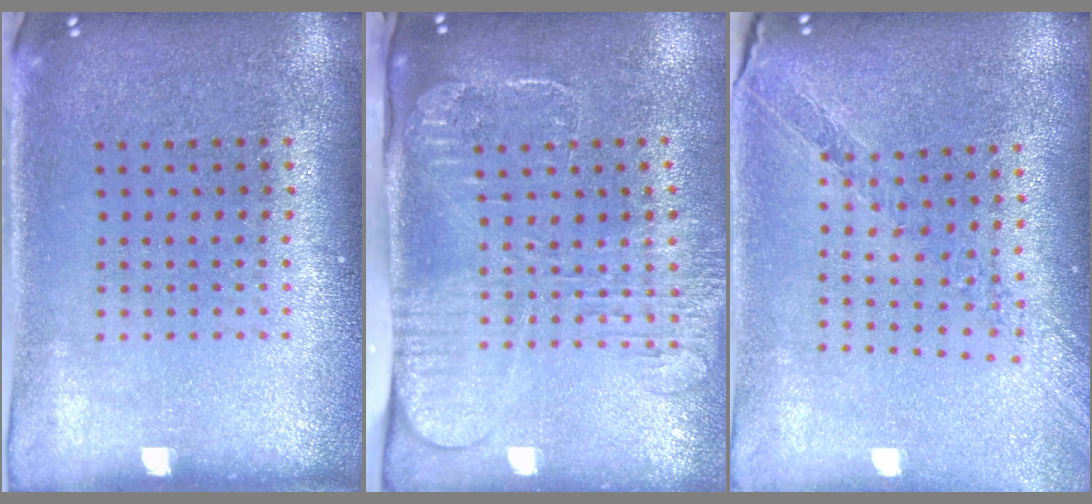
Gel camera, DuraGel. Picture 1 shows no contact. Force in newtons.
{"total": 2.6, "press": 2.1, "slide": 1.6}
{"total": 1.1, "press": 1.1, "slide": 0.2}